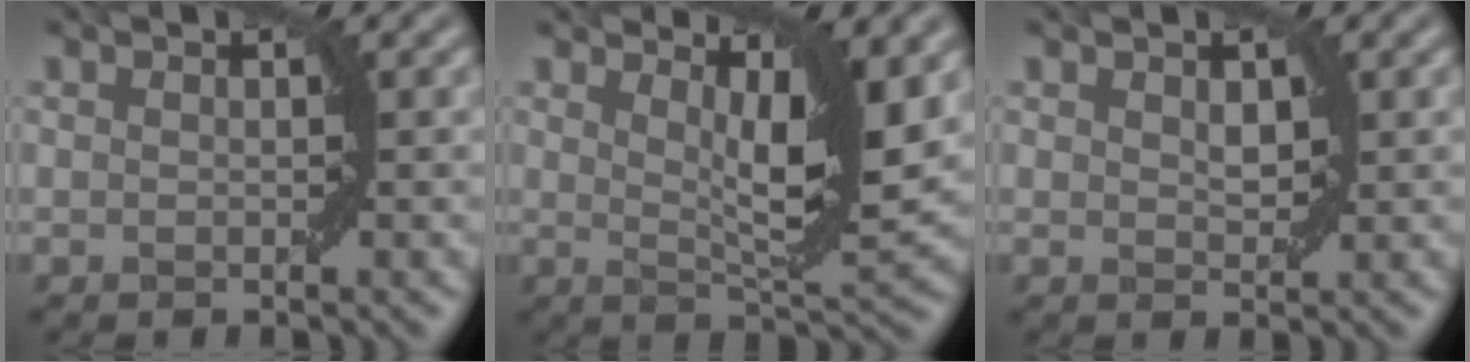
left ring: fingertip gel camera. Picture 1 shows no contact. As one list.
[{"total": 6.3, "force": [2.5, 1.4, 5.6], "torque": [-0.076, -0.009, 0.045]}, {"total": 1.4, "force": [0.5, 0.8, 1.0], "torque": [-0.016, -0.001, 0.014]}]